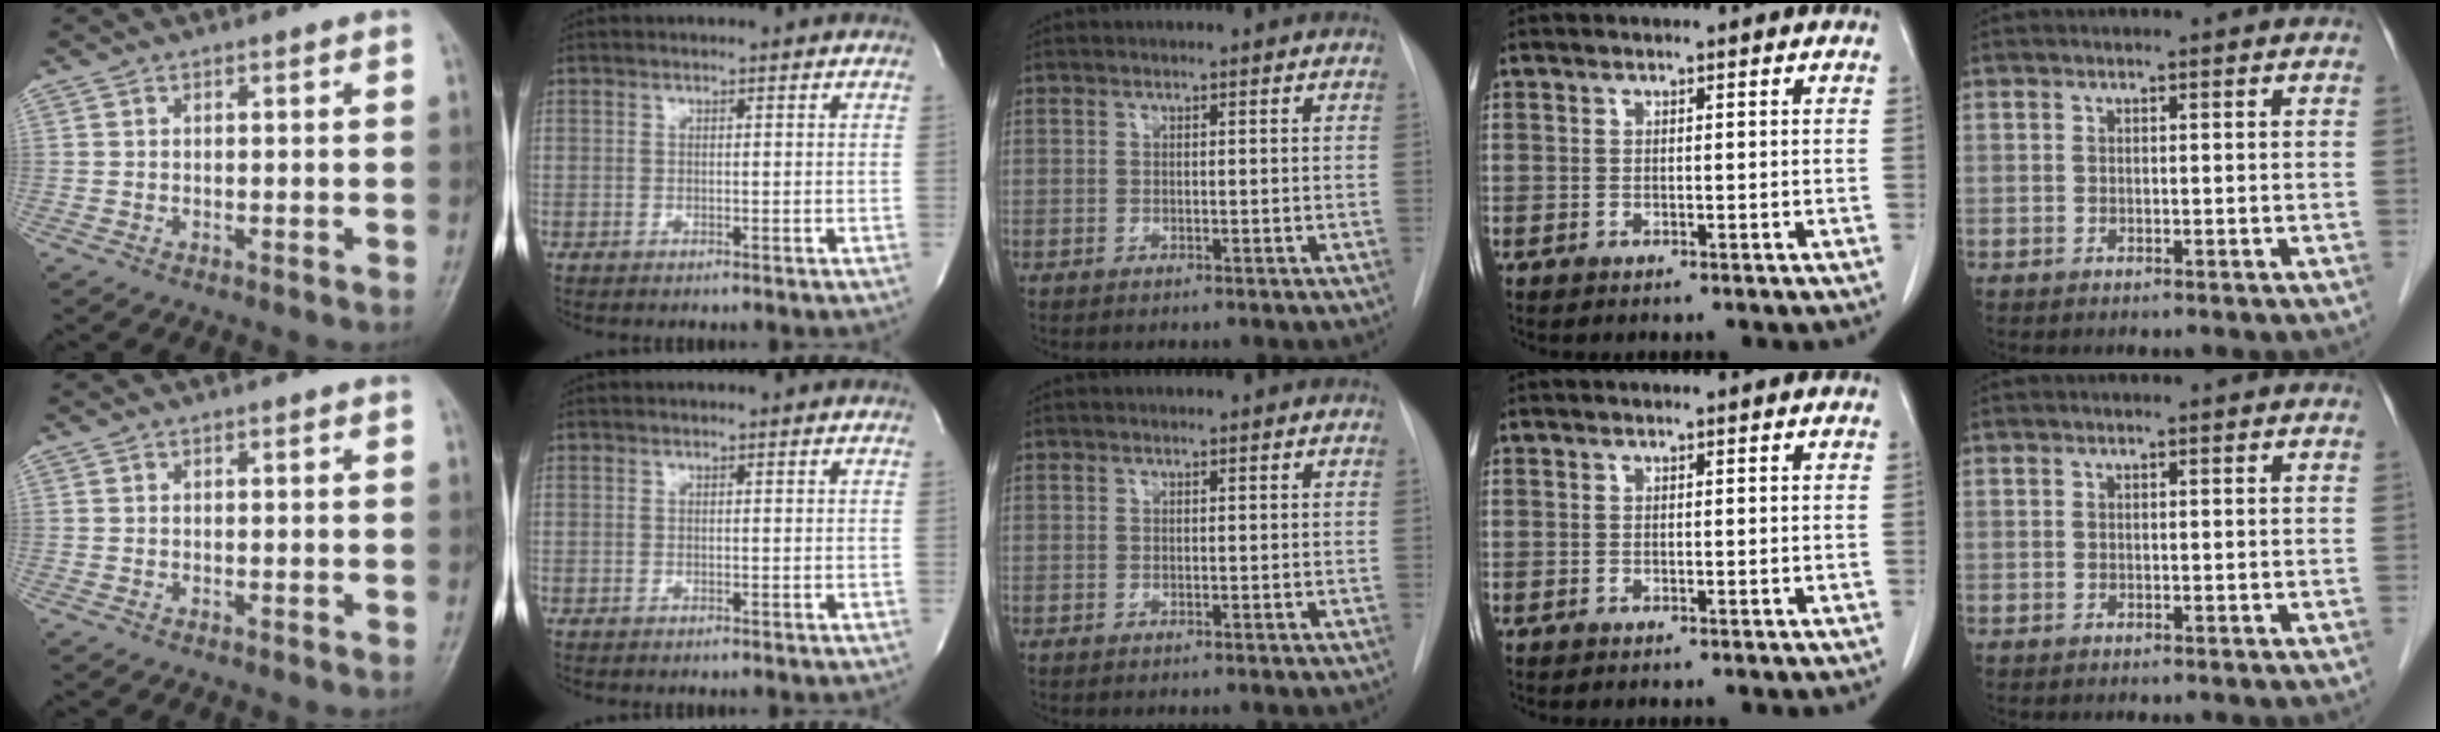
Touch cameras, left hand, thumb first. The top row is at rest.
{}